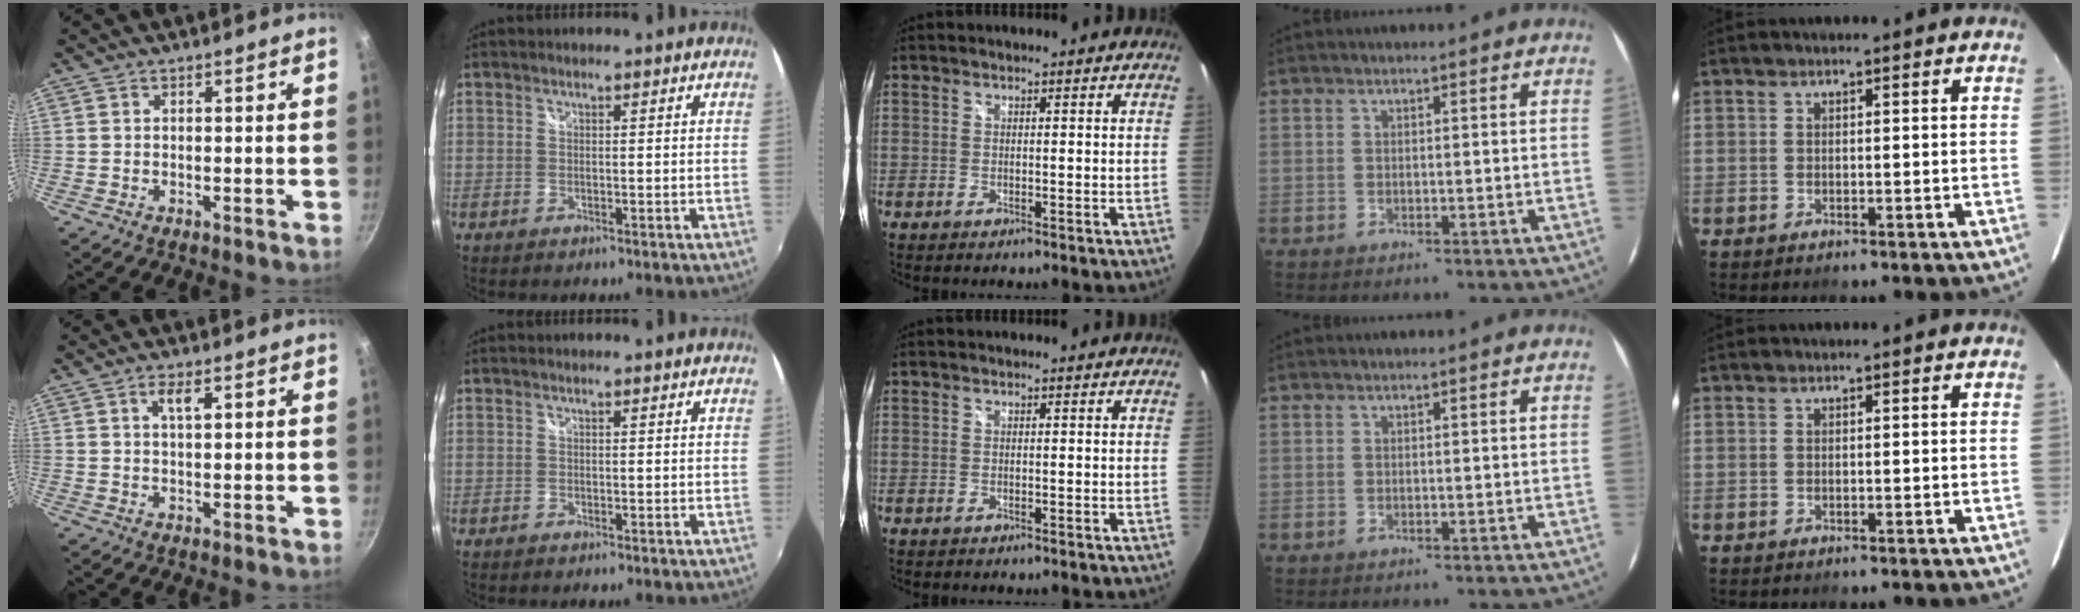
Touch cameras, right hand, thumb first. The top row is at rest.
{"thumb": {"total": 3.0, "force": [1.1, 1.1, 2.5], "torque": [-0.040, 0.000, 0.020]}}